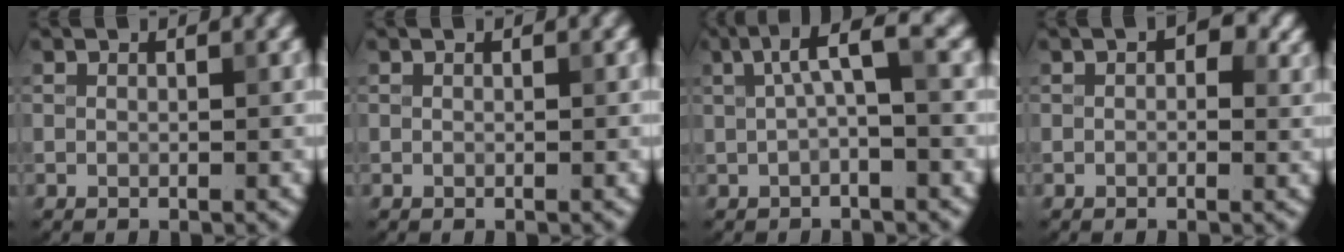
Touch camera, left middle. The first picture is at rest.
{"total": 0.0}
{"total": 3.7, "force": [0.8, 0.7, 3.5], "torque": [-0.061, 0.012, 0.009]}
{"total": 3.0, "force": [0.8, 1.8, 2.2], "torque": [-0.018, 0.001, 0.006]}